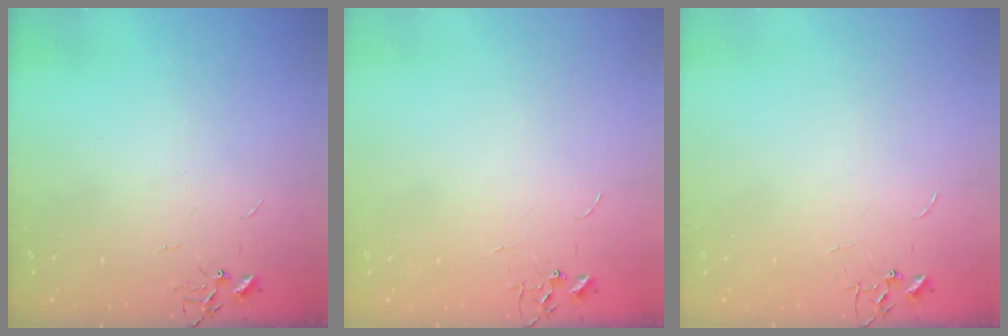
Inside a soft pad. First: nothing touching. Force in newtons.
{"total": 0.0}
{"total": 0.0}